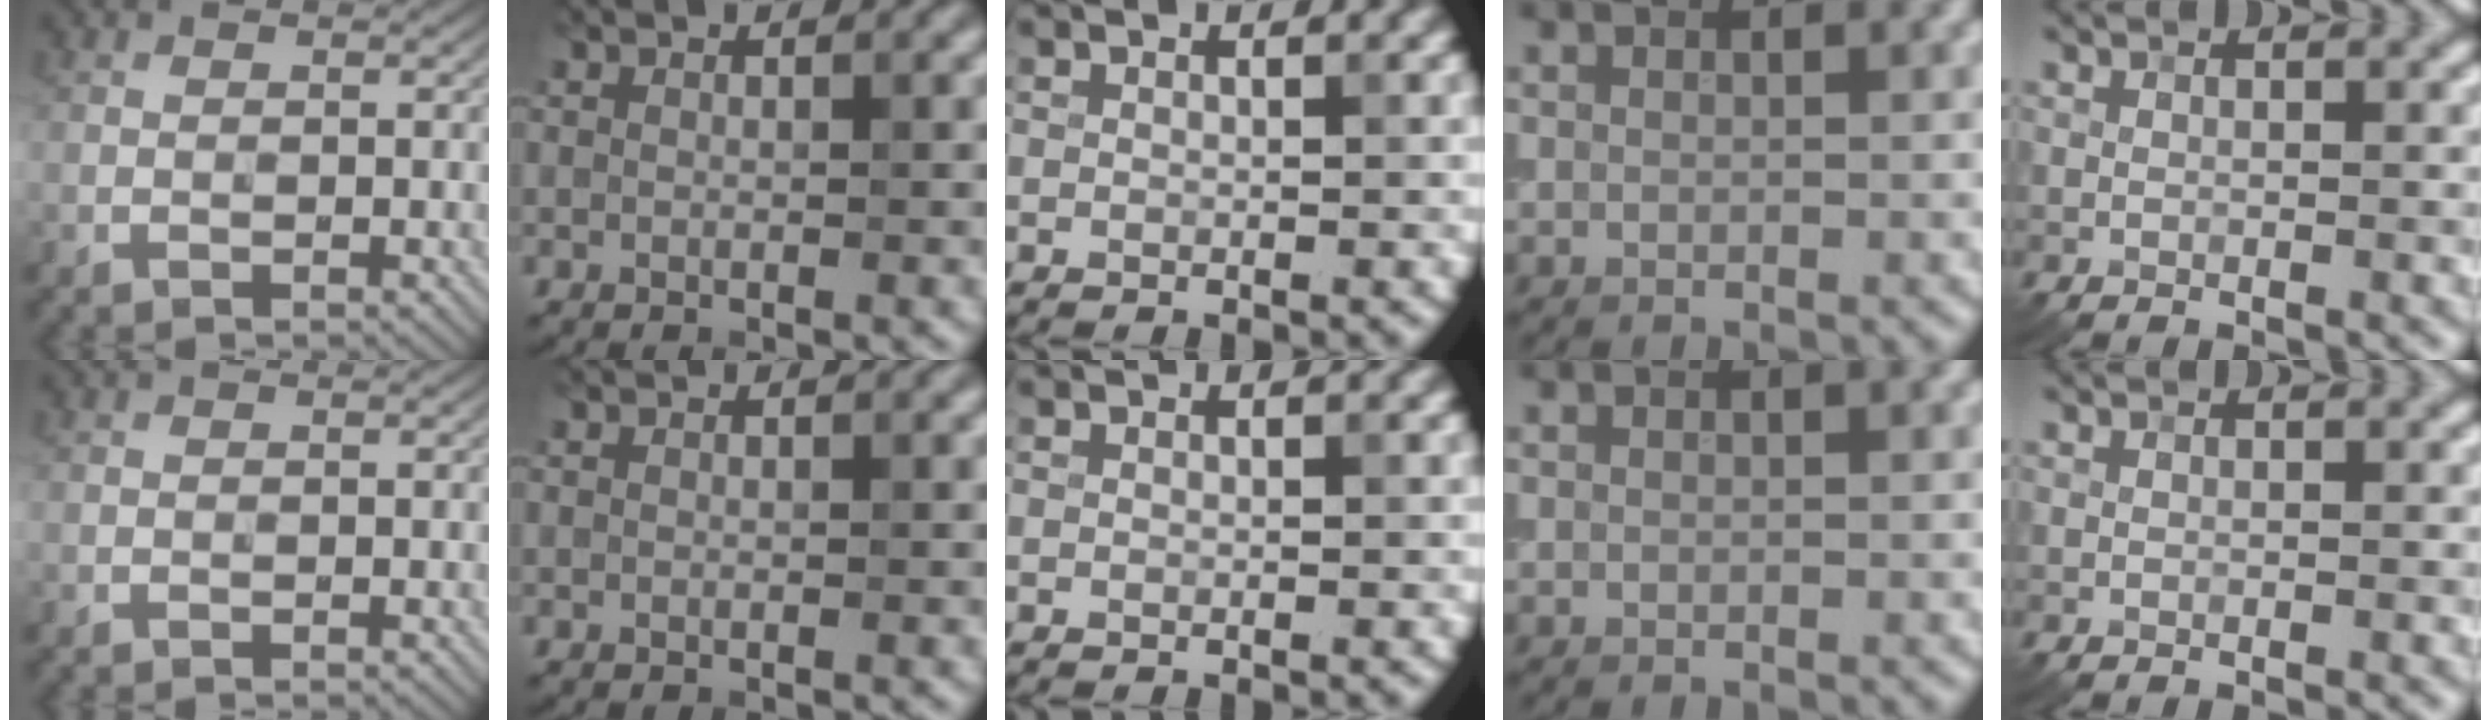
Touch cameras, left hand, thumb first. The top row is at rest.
{}